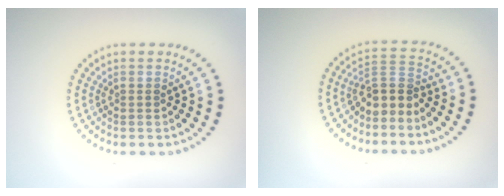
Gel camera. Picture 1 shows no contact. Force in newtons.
{"total": 2.6, "press": 2.0, "slide": 1.7}